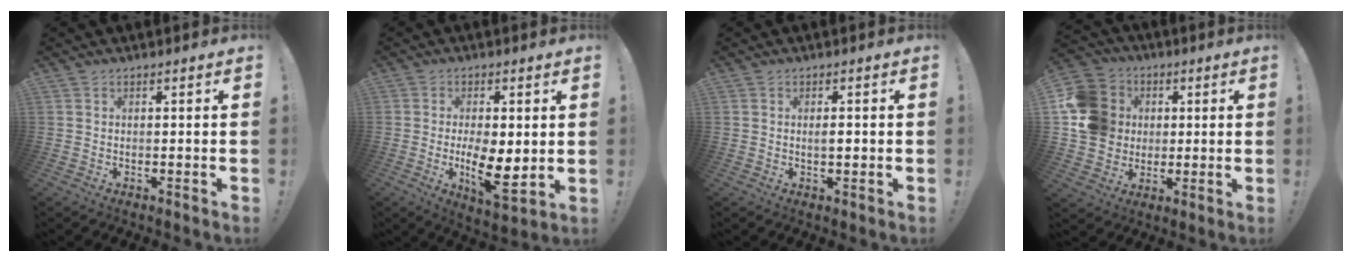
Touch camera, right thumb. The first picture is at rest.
{"total": 11.1, "force": [-1.0, 5.0, 9.8], "torque": [-0.158, -0.014, -0.014]}
{"total": 2.0, "force": [-0.1, 0.7, 1.8], "torque": [-0.023, -0.001, -0.007]}
{"total": 16.0, "force": [1.8, 14.4, 6.7], "torque": [-0.113, 0.006, 0.049]}